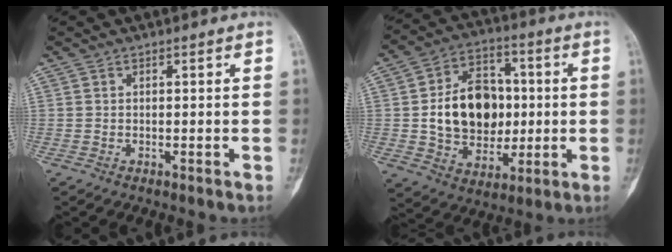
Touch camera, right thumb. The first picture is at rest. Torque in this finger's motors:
{"motor_torque": [1.74, 1.90, 0.43, -0.35, 0.12]}